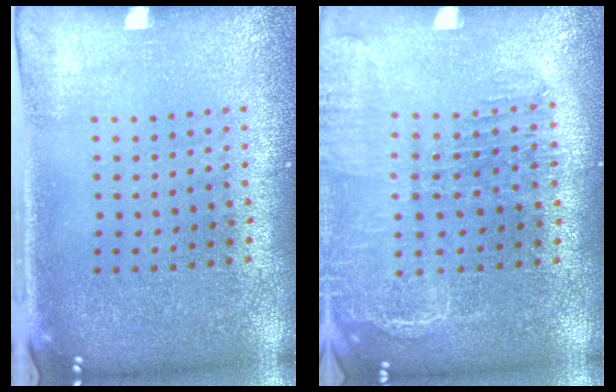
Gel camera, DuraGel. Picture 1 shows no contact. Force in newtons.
{"total": 1.6, "press": 1.5, "slide": 0.5}